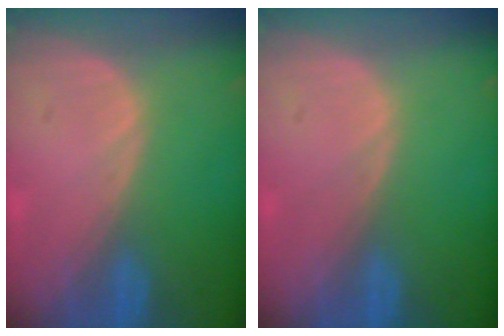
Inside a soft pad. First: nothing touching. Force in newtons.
{"total": 0.0}